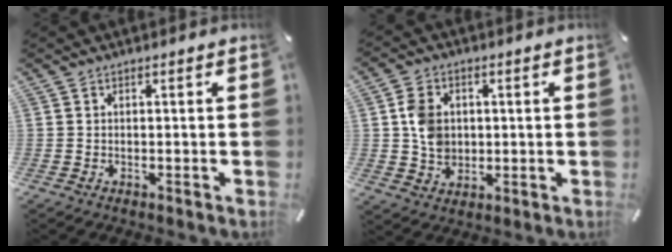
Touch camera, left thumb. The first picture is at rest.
{"total": 7.5, "force": [0.8, 6.5, 3.7], "torque": [-0.068, 0.005, 0.013]}